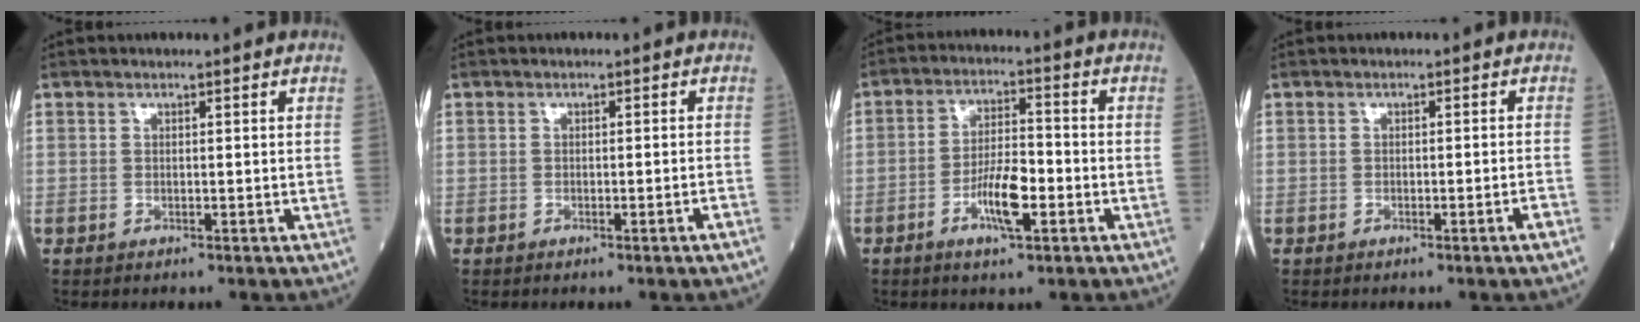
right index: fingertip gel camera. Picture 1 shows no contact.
{"total": 1.2, "force": [-0.8, -0.4, 0.8], "torque": [-0.015, 0.001, -0.011]}
{"total": 7.1, "force": [-2.7, 1.7, 6.3], "torque": [-0.122, 0.002, -0.048]}
{"total": 1.7, "force": [-1.1, -0.5, 1.2], "torque": [-0.019, -0.001, -0.016]}